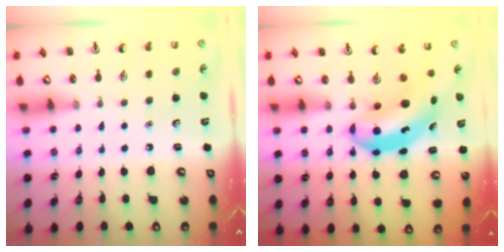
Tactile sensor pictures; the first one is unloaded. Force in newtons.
{"total": 7.2, "press": 7.0, "slide": 1.9}